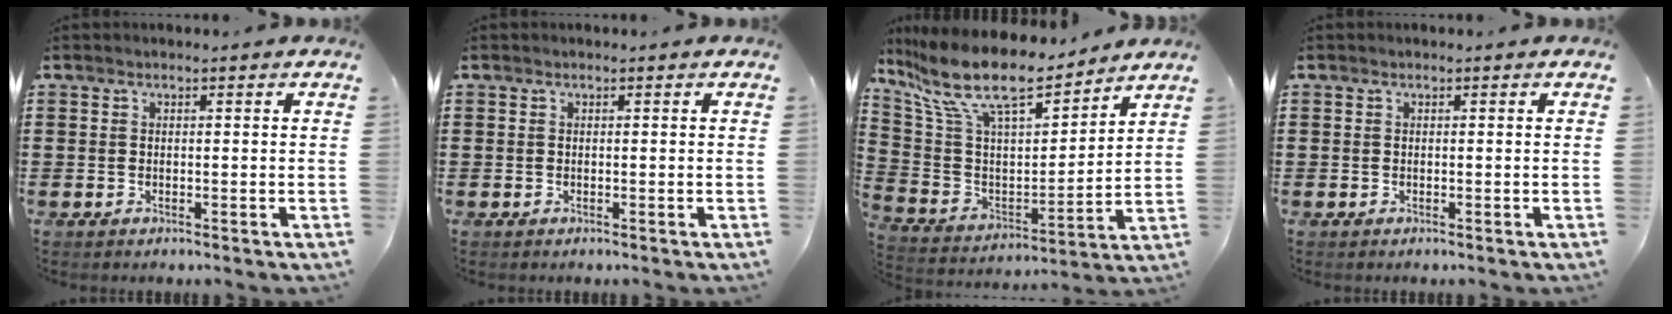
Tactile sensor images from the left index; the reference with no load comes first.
{"total": 0.0}
{"total": 12.6, "force": [9.8, 3.1, 7.2], "torque": [-0.179, -0.056, 0.171]}
{"total": 0.0}